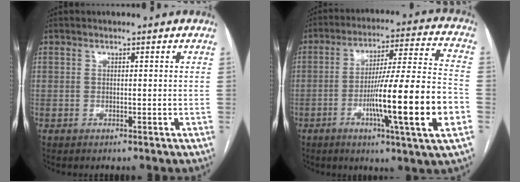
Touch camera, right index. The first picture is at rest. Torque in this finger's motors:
{"motor_torque": [2.14, 0.00, 1.05, 0.21]}